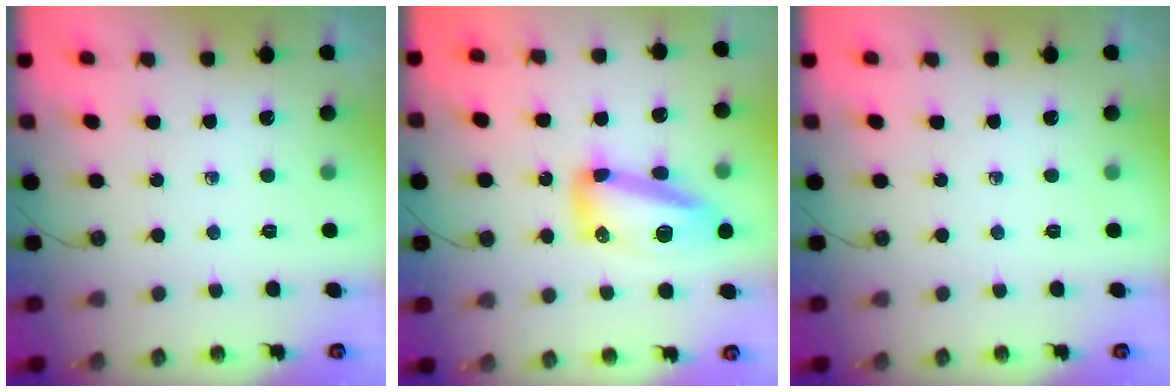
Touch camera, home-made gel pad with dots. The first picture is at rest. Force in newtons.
{"total": 13.9, "press": 13.9, "slide": 1.1}
{"total": 0.0}